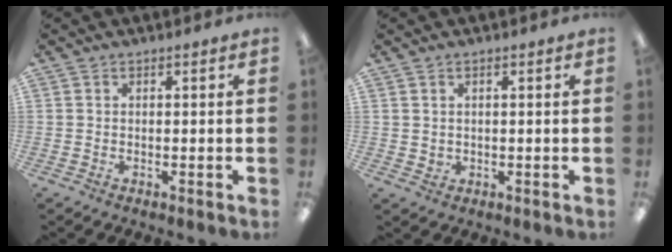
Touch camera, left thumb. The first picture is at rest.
{"total": 1.6, "force": [0.9, 1.2, 0.5], "torque": [-0.011, 0.003, 0.016]}